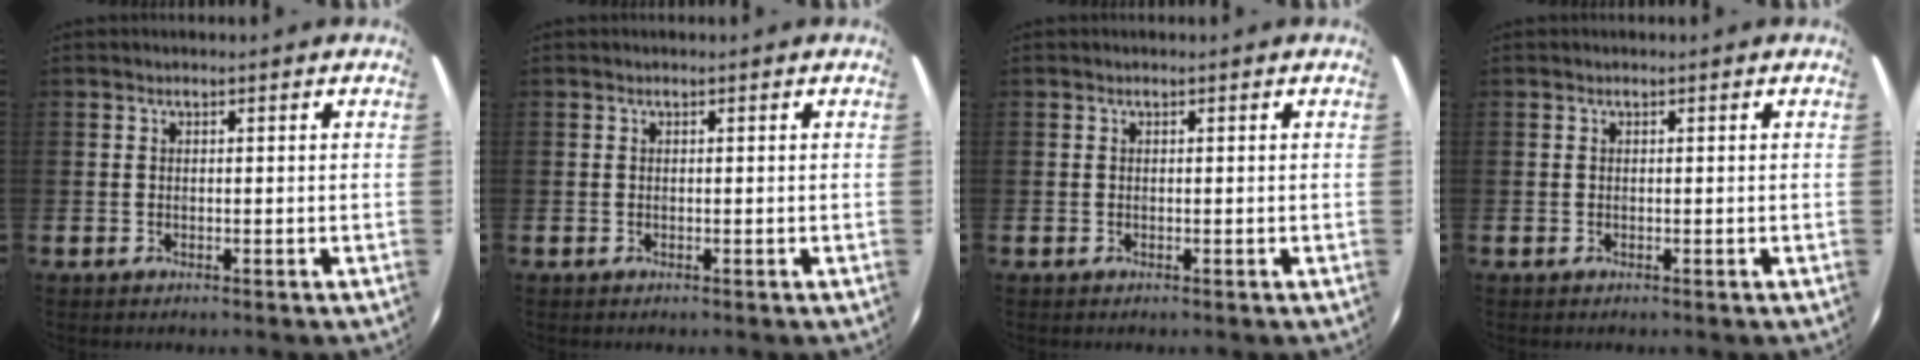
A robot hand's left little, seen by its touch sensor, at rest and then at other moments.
{"total": 0.0}
{"total": 0.0}
{"total": 0.0}